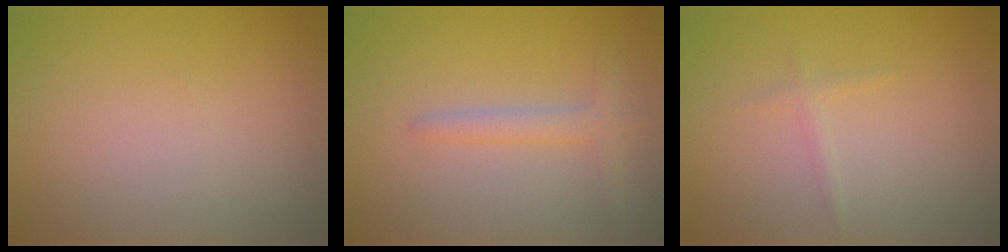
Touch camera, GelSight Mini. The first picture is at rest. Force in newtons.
{"total": 2.1, "press": 2.1, "slide": 0.2}
{"total": 0.8, "press": 0.8, "slide": 0.0}